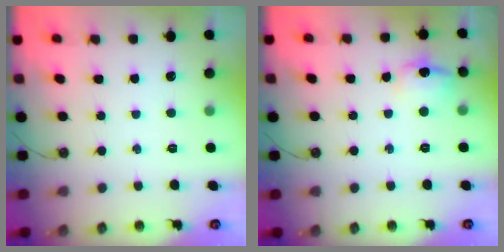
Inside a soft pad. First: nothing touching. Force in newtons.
{"total": 9.5, "press": 9.4, "slide": 0.8}